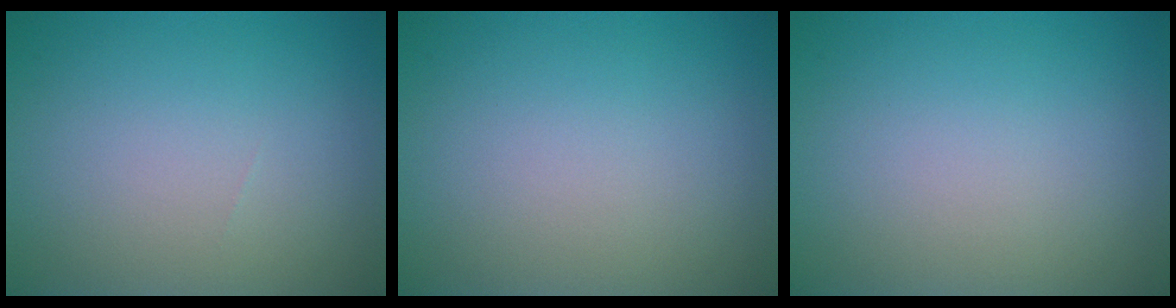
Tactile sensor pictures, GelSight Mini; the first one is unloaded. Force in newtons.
{"total": 0.0}
{"total": 0.0}